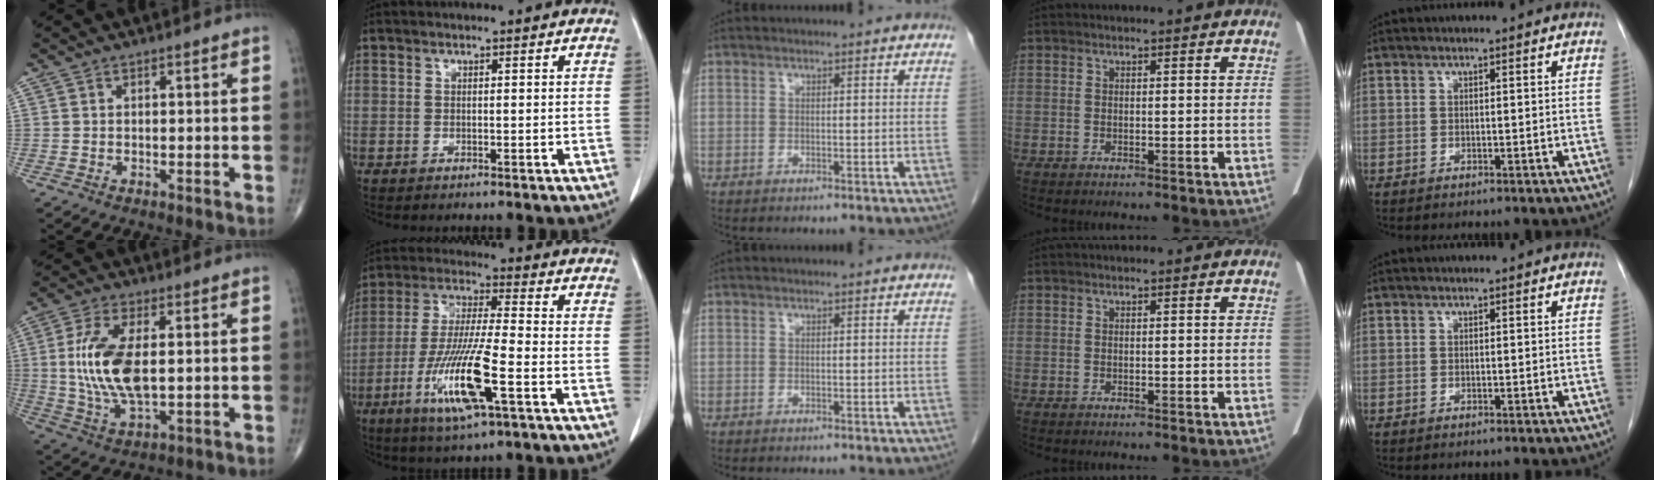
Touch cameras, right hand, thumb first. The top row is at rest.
{"thumb": {"total": 13.5, "force": [1.0, 6.1, 12.0], "torque": [-0.250, -0.009, 0.024]}, "index": {"total": 13.7, "force": [-5.2, 0.9, 12.6], "torque": [-0.256, -0.022, -0.096]}}